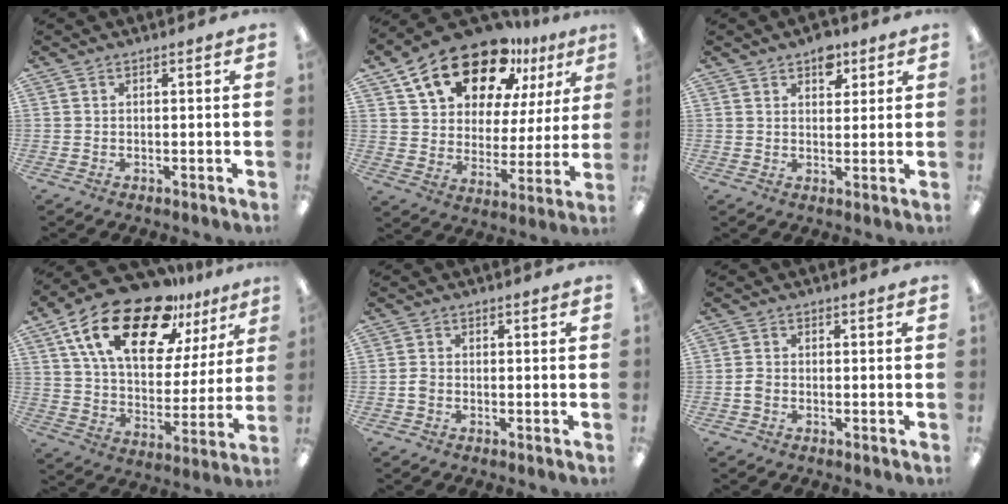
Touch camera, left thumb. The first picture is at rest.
{"total": 19.6, "force": [13.8, 9.6, 10.0], "torque": [-0.173, -0.081, 0.243]}
{"total": 5.9, "force": [3.7, 3.6, 2.9], "torque": [-0.026, -0.013, 0.060]}
{"total": 22.8, "force": [14.8, 10.0, 14.3], "torque": [-0.255, -0.082, 0.256]}
{"total": 1.8, "force": [-0.5, 1.3, 1.1], "torque": [-0.019, 0.004, -0.009]}
{"total": 1.8, "force": [-0.5, 1.4, 1.1], "torque": [-0.019, 0.005, -0.011]}